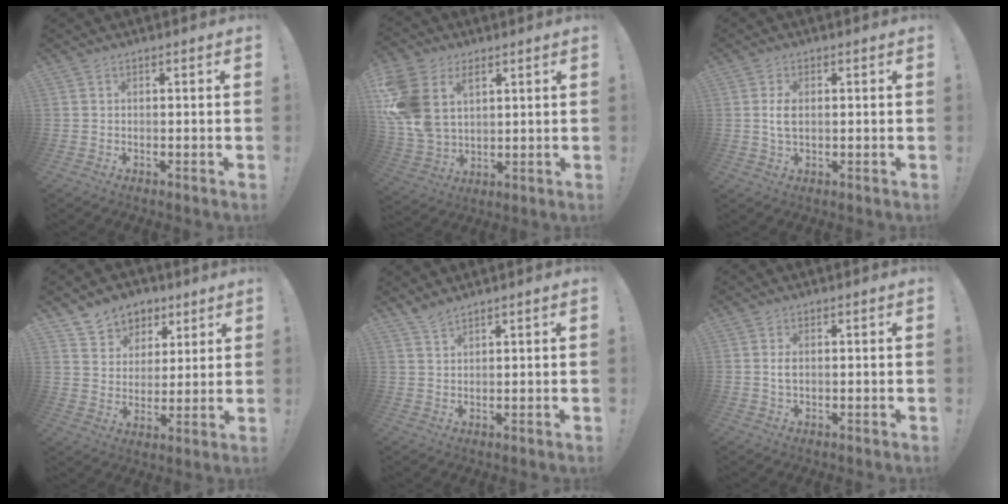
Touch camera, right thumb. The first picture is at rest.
{"total": 15.4, "force": [5.8, 11.2, 8.9], "torque": [-0.188, -0.028, 0.113]}
{"total": 3.8, "force": [0.2, 2.1, 3.1], "torque": [-0.057, -0.001, 0.001]}
{"total": 8.4, "force": [5.2, 6.5, 1.0], "torque": [-0.009, -0.041, 0.103]}
{"total": 2.8, "force": [2.6, 0.4, 1.1], "torque": [-0.021, -0.016, 0.047]}
{"total": 1.8, "force": [0.1, 1.0, 1.5], "torque": [-0.029, 0.003, 0.001]}